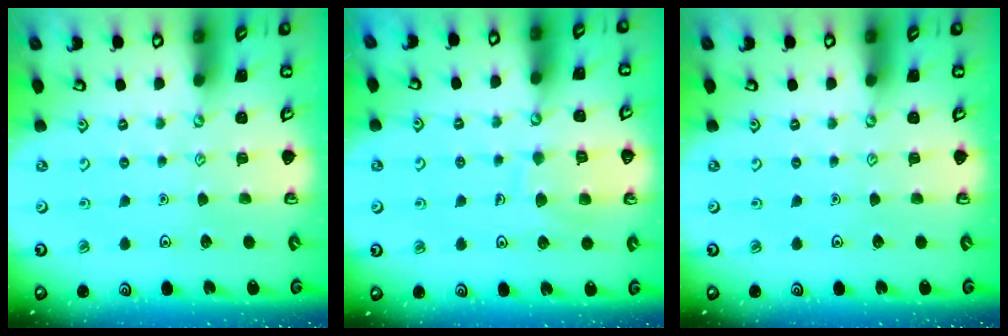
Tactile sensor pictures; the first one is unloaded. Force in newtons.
{"total": 8.6, "press": 8.6, "slide": 0.7}
{"total": 0.0}